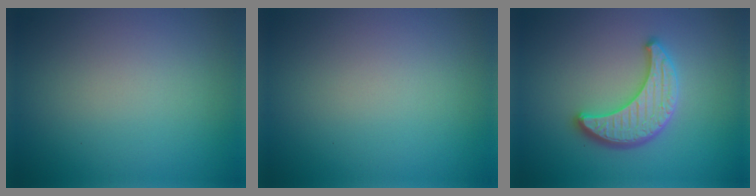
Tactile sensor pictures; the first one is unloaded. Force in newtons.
{"total": 0.0}
{"total": 3.8, "press": 3.7, "slide": 0.9}